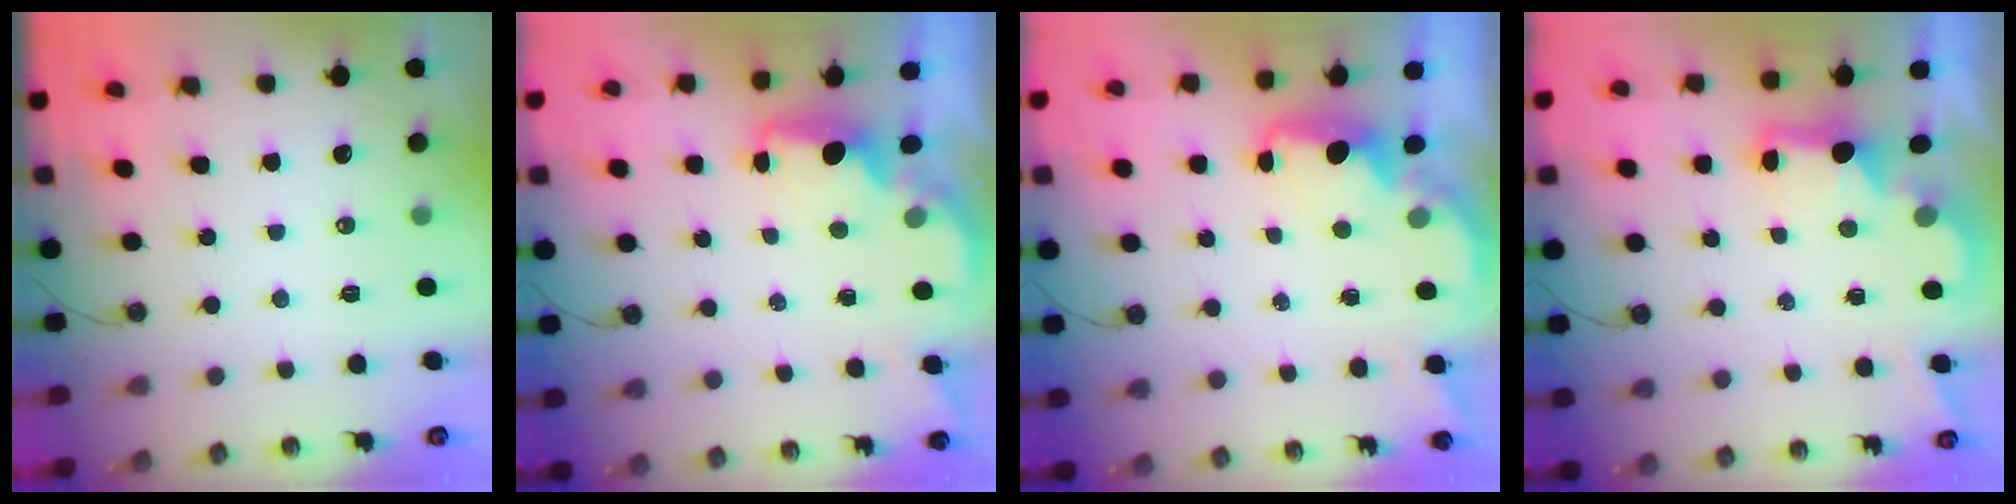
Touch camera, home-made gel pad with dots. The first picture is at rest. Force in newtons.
{"total": 2.0, "press": 1.9, "slide": 0.8}
{"total": 2.3, "press": 2.1, "slide": 0.9}
{"total": 2.5, "press": 2.3, "slide": 0.8}